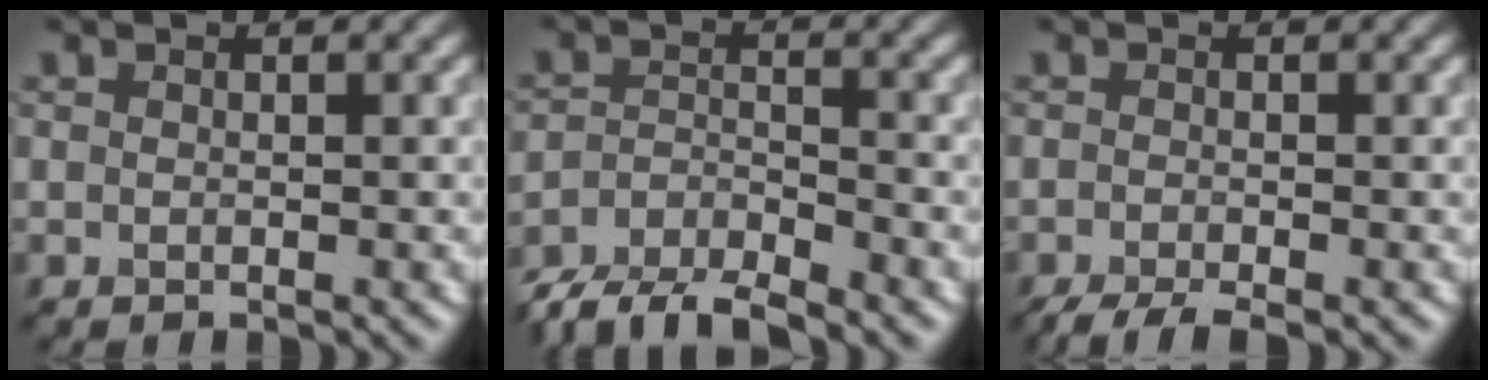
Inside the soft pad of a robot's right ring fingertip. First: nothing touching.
{"total": 6.1, "force": [-5.4, 1.4, 2.4], "torque": [-0.044, -0.013, -0.101]}
{"total": 3.5, "force": [-2.7, 0.6, 2.2], "torque": [-0.036, -0.006, -0.054]}